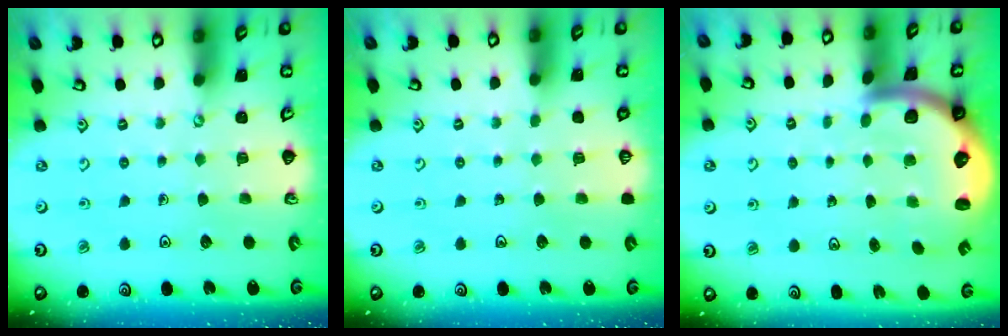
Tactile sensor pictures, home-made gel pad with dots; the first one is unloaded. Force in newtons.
{"total": 0.0}
{"total": 4.3, "press": 4.2, "slide": 1.1}